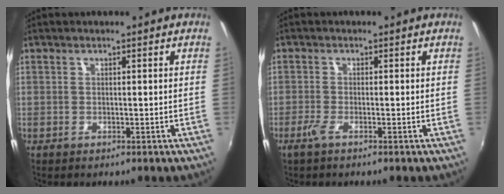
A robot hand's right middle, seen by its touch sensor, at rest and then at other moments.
{"total": 2.1, "force": [-1.4, 0.1, 1.6], "torque": [-0.037, -0.006, -0.030]}